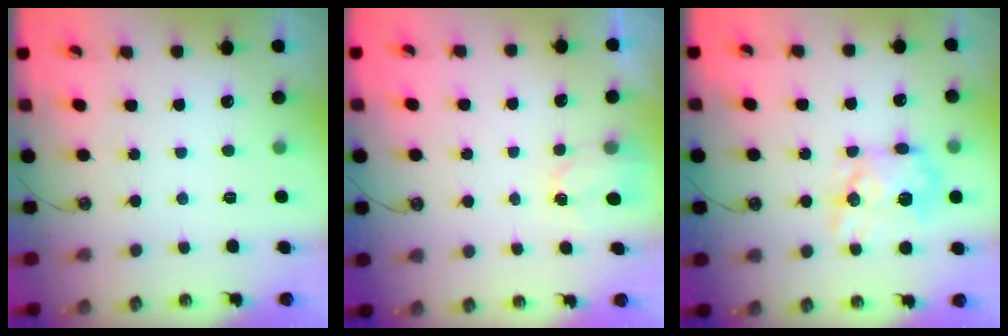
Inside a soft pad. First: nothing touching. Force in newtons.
{"total": 2.4, "press": 2.4, "slide": 0.3}
{"total": 14.1, "press": 14.1, "slide": 0.2}